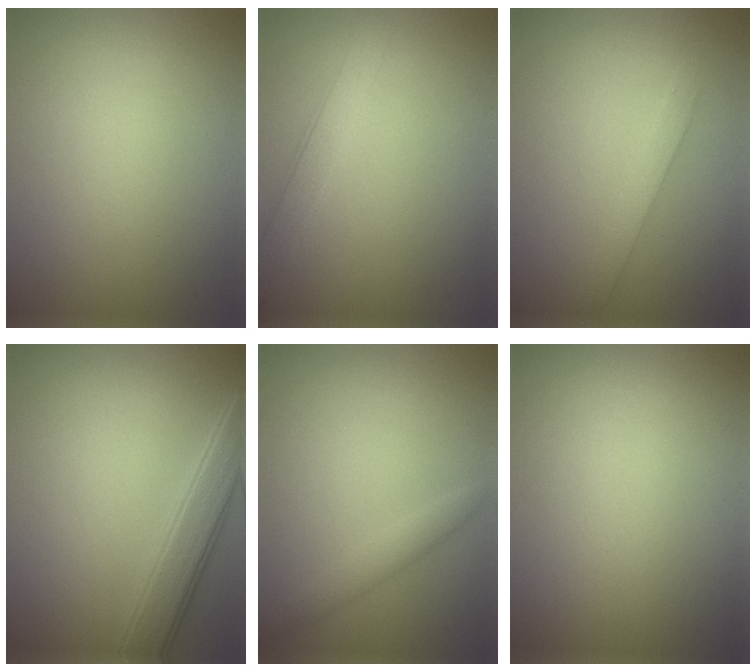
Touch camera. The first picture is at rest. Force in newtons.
{"total": 2.7, "press": 2.7, "slide": 0.1}
{"total": 1.9, "press": 1.9, "slide": 0.2}
{"total": 4.0, "press": 4.0, "slide": 0.1}
{"total": 1.7, "press": 1.7, "slide": 0.0}
{"total": 0.0}